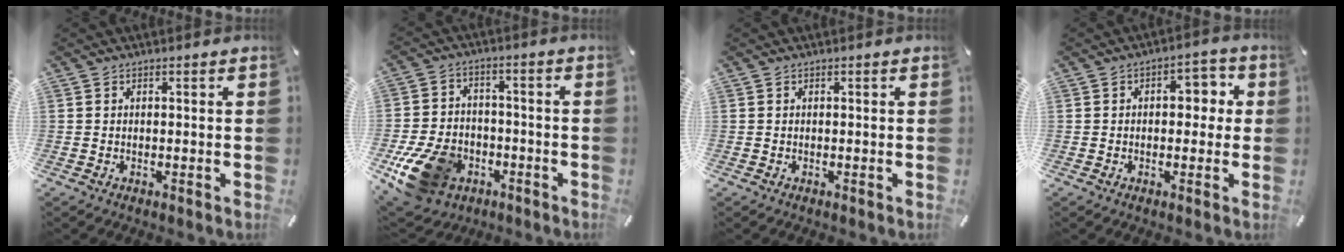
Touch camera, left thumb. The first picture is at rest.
{"total": 15.3, "force": [-6.9, 10.8, 8.3], "torque": [-0.160, 0.043, -0.111]}
{"total": 0.0}
{"total": 6.1, "force": [0.3, 3.9, 4.6], "torque": [-0.054, 0.001, -0.009]}